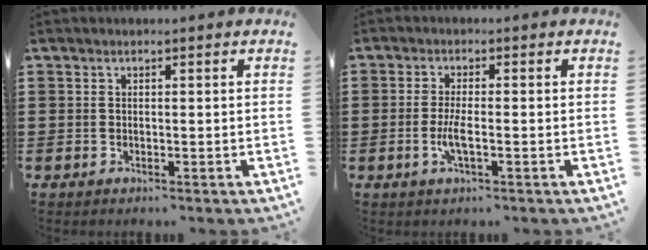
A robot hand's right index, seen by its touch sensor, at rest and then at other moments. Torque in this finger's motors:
{"motor_torque": [1.88, 0.27, 0.49, 0.13]}